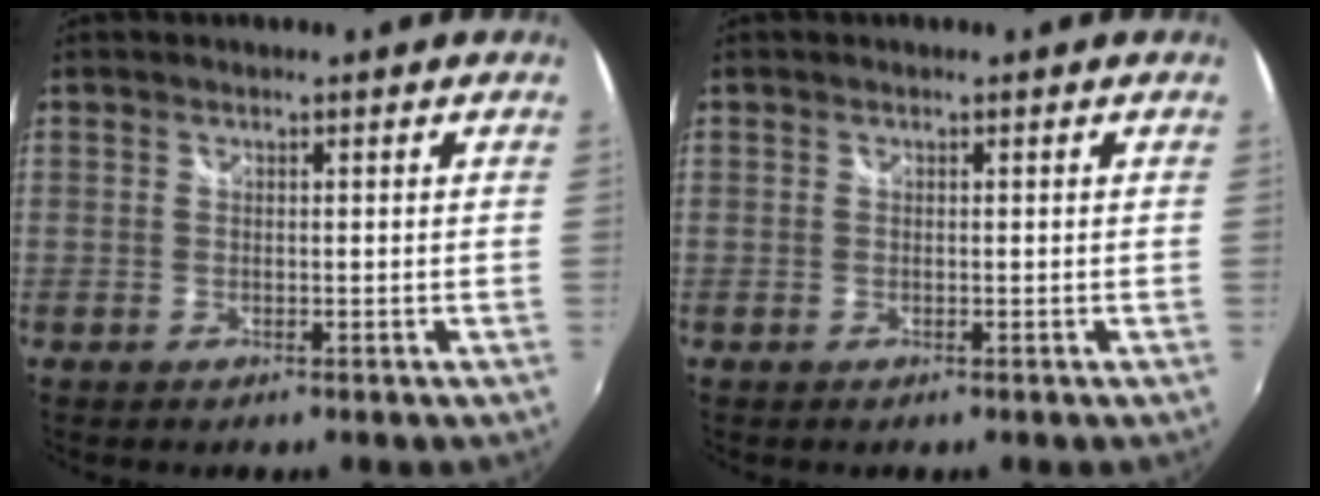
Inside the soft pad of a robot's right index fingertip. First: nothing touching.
{"total": 0.0}